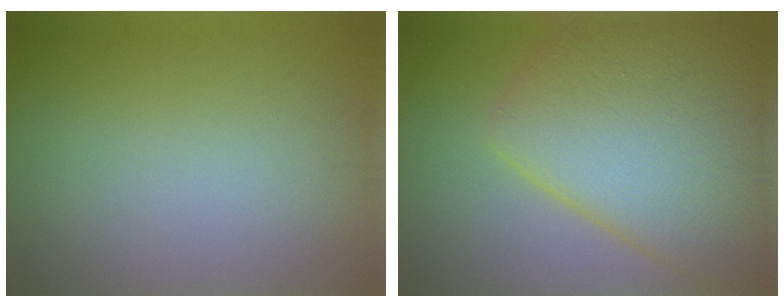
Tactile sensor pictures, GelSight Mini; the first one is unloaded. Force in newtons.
{"total": 10.5, "press": 10.5, "slide": 0.4}